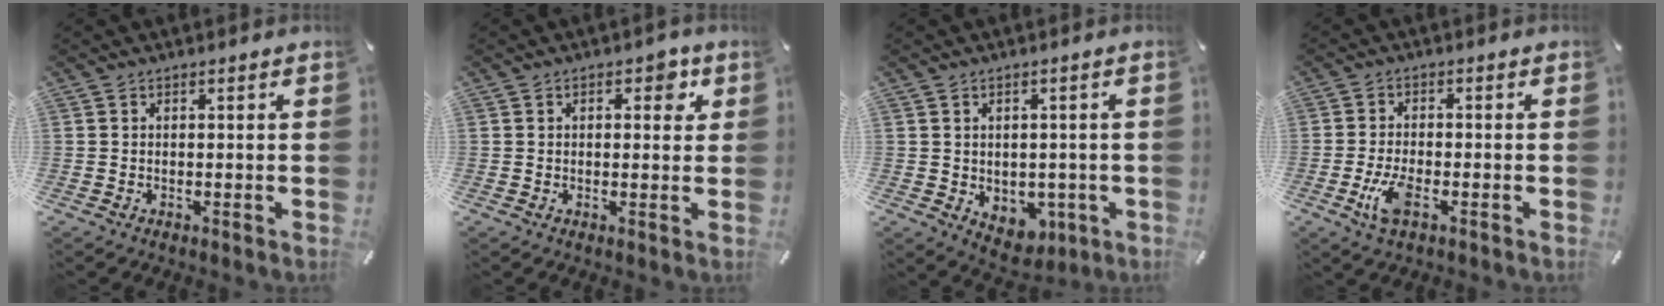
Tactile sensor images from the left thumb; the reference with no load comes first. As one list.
[{"total": 4.4, "force": [1.4, 2.5, 3.3], "torque": [-0.039, 0.000, 0.014]}, {"total": 4.5, "force": [-0.4, 4.0, 2.0], "torque": [-0.013, 0.001, -0.004]}, {"total": 6.2, "force": [-2.2, 2.6, 5.1], "torque": [-0.116, -0.003, -0.042]}]